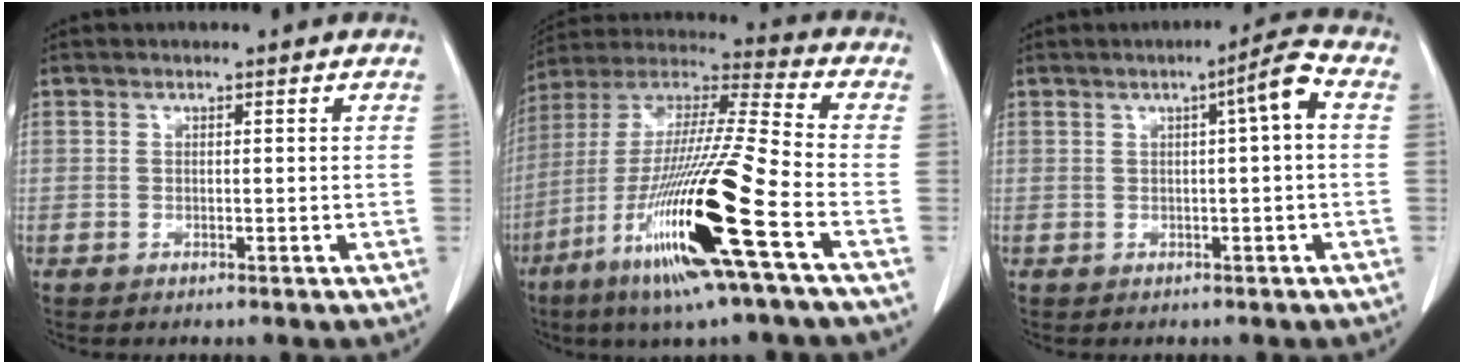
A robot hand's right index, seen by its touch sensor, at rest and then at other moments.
{"total": 23.2, "force": [-9.3, -0.1, 21.3], "torque": [-0.433, -0.045, -0.182]}
{"total": 4.2, "force": [0.7, -0.2, 4.2], "torque": [-0.060, 0.010, 0.011]}